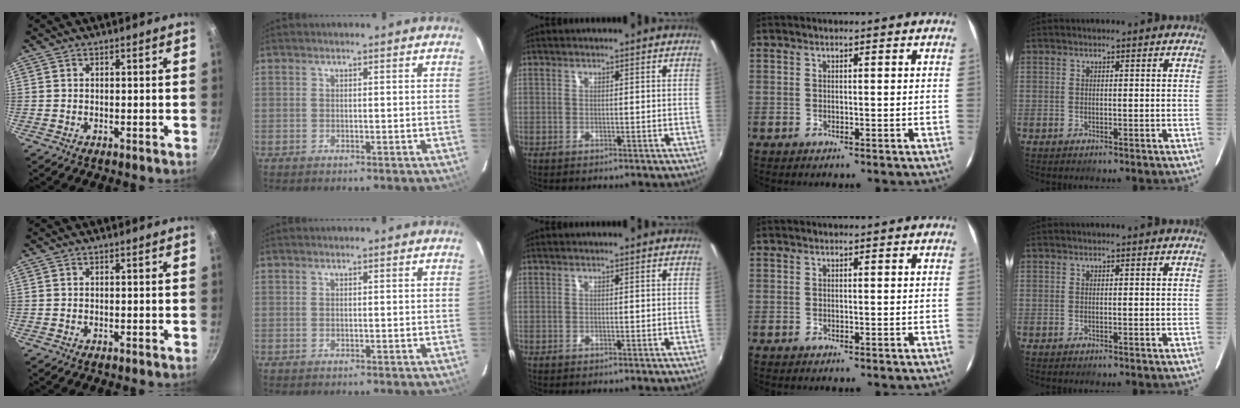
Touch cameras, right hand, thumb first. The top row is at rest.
{}